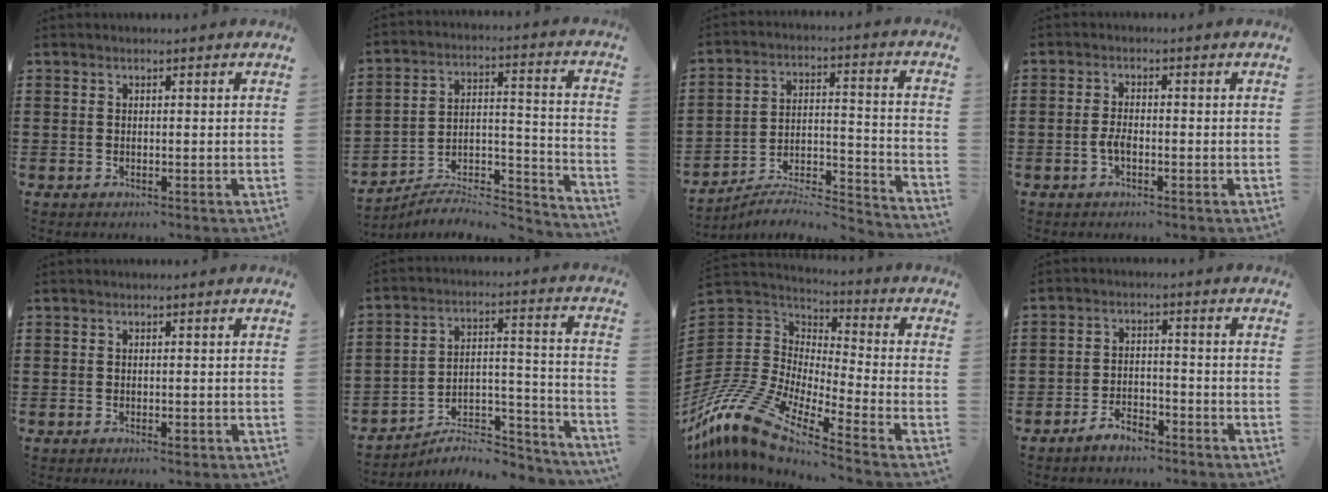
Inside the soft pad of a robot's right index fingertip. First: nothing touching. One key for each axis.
{"total": 5.8, "fx": -5.5, "fy": 1.4, "fz": 1.4, "tx": -0.018, "ty": 0.000, "tz": -0.109}
{"total": 5.5, "fx": -5.2, "fy": 0.8, "fz": 1.8, "tx": -0.026, "ty": -0.006, "tz": -0.105}
{"total": 2.2, "fx": -0.9, "fy": 0.8, "fz": 1.8, "tx": -0.050, "ty": -0.004, "tz": -0.021}
{"total": 0.8, "fx": -0.5, "fy": 0.3, "fz": 0.6, "tx": -0.013, "ty": -0.005, "tz": -0.008}
{"total": 6.2, "fx": -5.4, "fy": 2.1, "fz": 2.3, "tx": -0.034, "ty": 0.007, "tz": -0.103}
{"total": 12.2, "fx": -10.2, "fy": 2.7, "fz": 6.1, "tx": -0.174, "ty": -0.003, "tz": -0.217}
{"total": 3.9, "fx": -3.5, "fy": 1.2, "fz": 1.2, "tx": -0.020, "ty": 0.014, "tz": -0.068}